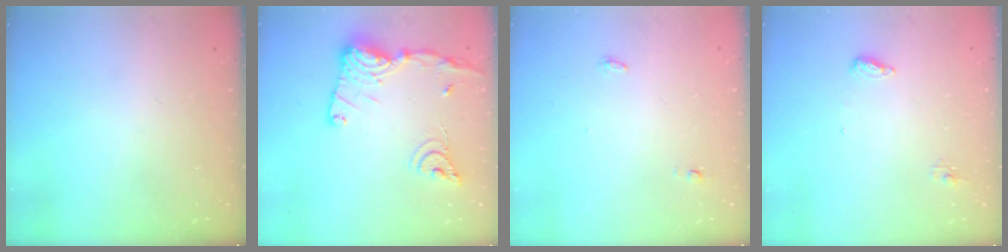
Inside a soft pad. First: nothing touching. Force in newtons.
{"total": 17.9, "press": 17.8, "slide": 1.6}
{"total": 7.3, "press": 3.8, "slide": 6.3}
{"total": 6.5, "press": 6.4, "slide": 1.1}